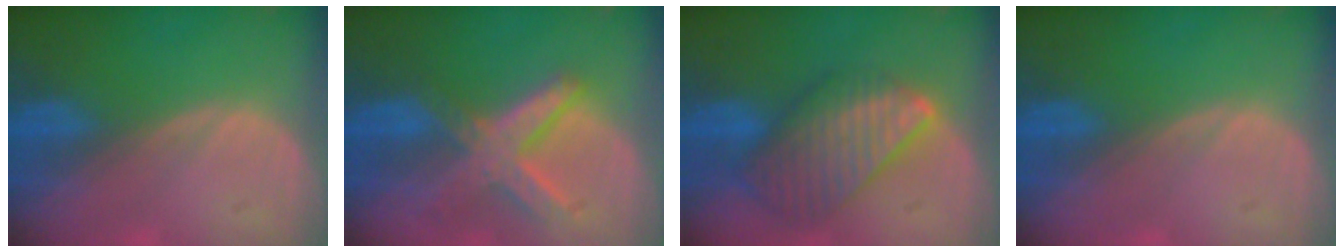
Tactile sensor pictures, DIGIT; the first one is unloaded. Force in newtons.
{"total": 8.2, "press": 7.0, "slide": 4.2}
{"total": 9.5, "press": 8.3, "slide": 4.6}
{"total": 0.0}